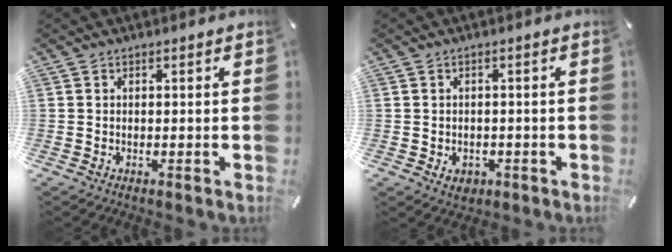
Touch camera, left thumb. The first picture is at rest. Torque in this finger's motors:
{"motor_torque": [0.16, 0.19, 0.02, 0.02, 0.01]}